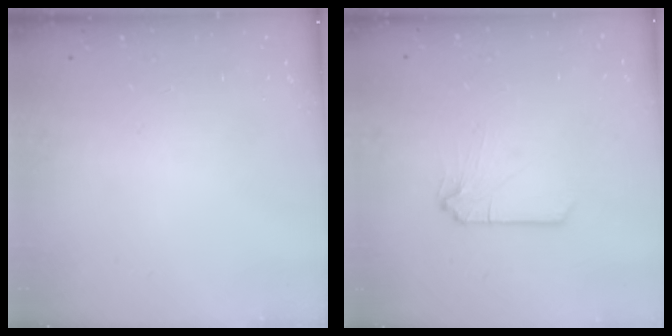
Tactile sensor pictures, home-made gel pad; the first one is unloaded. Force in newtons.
{"total": 0.0}